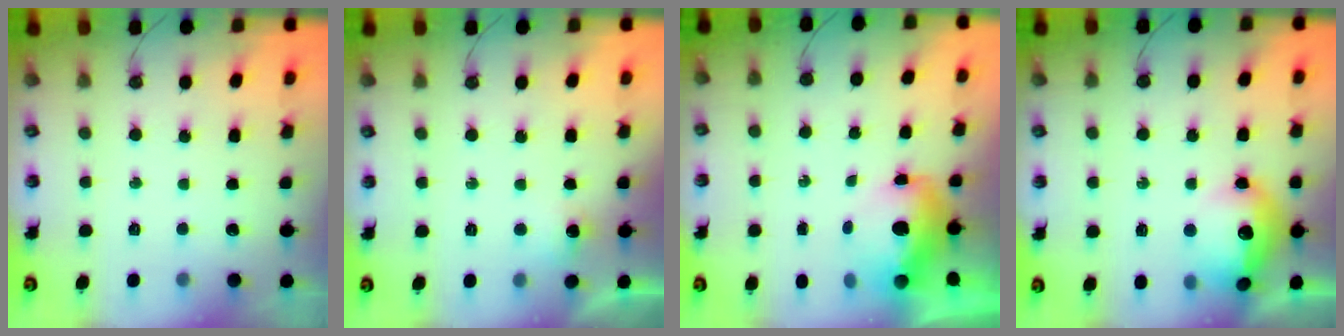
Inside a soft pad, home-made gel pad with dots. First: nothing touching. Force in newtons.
{"total": 5.4, "press": 5.4, "slide": 0.8}
{"total": 10.5, "press": 10.4, "slide": 1.2}
{"total": 16.6, "press": 16.5, "slide": 1.4}